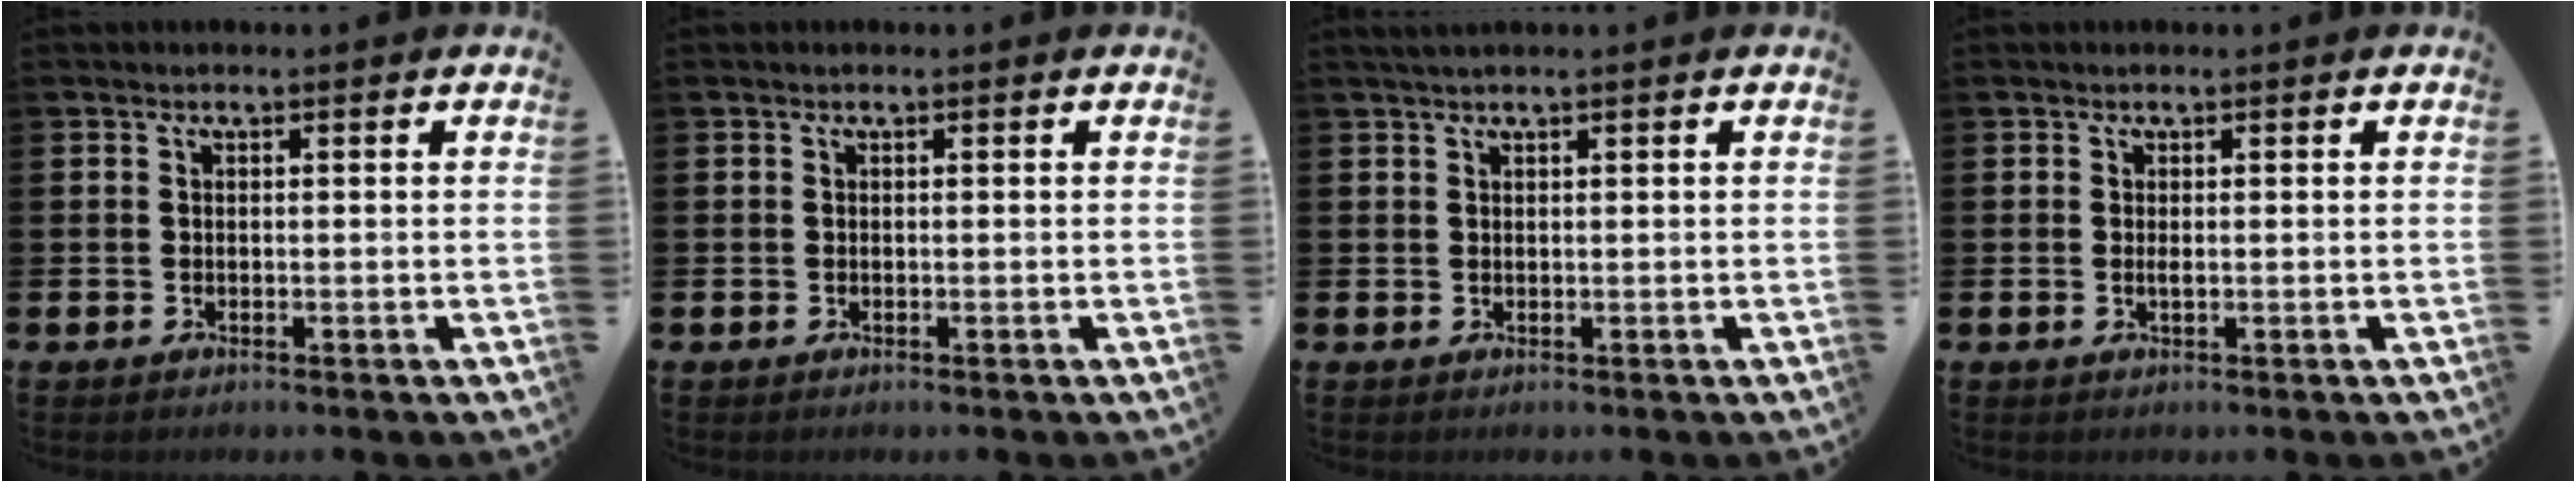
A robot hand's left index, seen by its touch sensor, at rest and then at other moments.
{"total": 0.0}
{"total": 1.1, "force": [0.9, -0.1, 0.6], "torque": [-0.015, 0.004, 0.017]}
{"total": 0.6, "force": [0.0, 0.1, 0.6], "torque": [-0.011, -0.001, -0.001]}